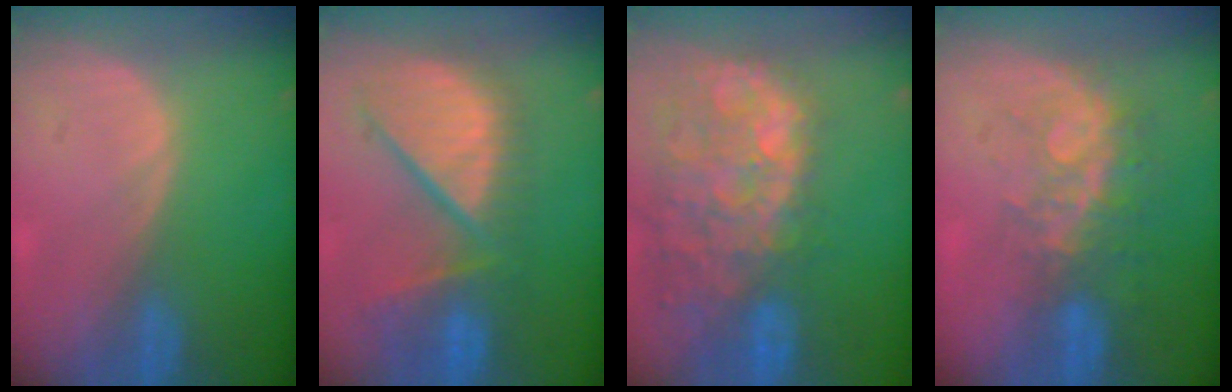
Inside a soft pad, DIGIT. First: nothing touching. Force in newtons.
{"total": 11.5, "press": 10.4, "slide": 5.0}
{"total": 14.5, "press": 11.7, "slide": 8.6}
{"total": 8.4, "press": 7.0, "slide": 4.7}